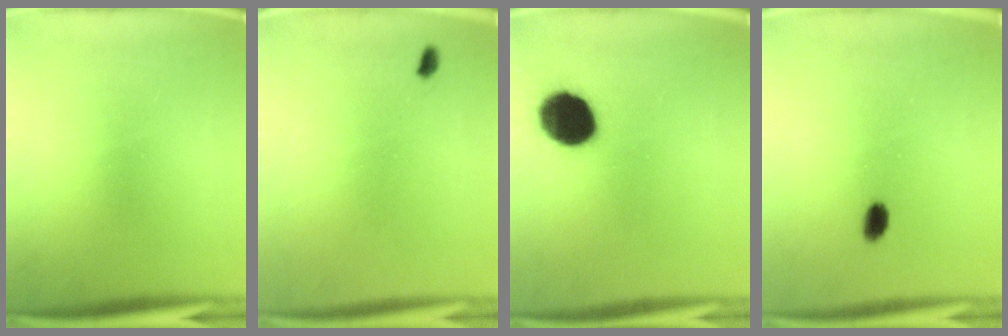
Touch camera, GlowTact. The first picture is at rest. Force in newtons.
{"total": 1.1}
{"total": 14.1}
{"total": 2.4}